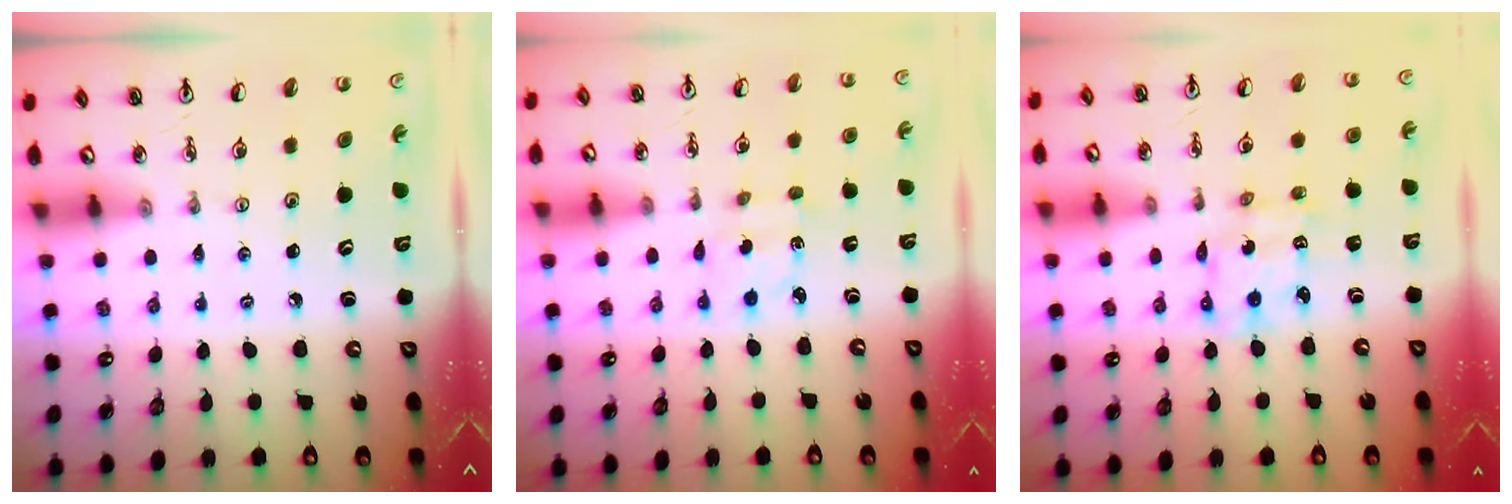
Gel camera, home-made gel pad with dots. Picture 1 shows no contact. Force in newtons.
{"total": 2.2, "press": 2.1, "slide": 0.6}
{"total": 6.4, "press": 6.4, "slide": 0.3}